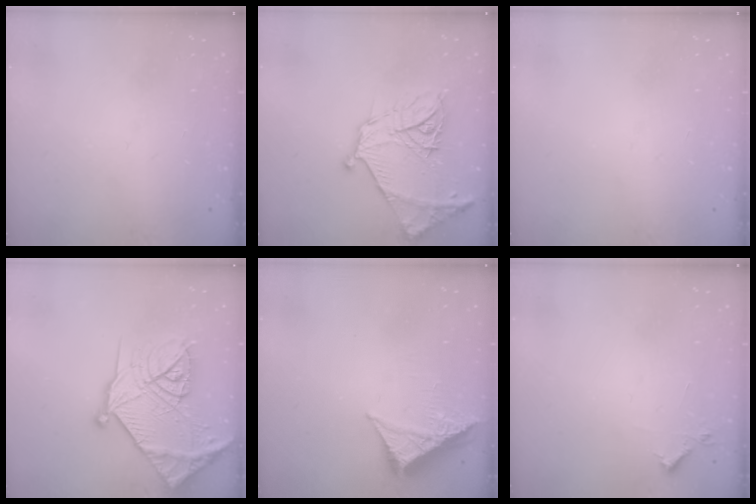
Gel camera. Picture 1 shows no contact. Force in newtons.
{"total": 19.4, "press": 19.3, "slide": 2.0}
{"total": 0.0}
{"total": 30.3, "press": 30.1, "slide": 3.2}
{"total": 6.3, "press": 6.2, "slide": 0.9}
{"total": 3.9, "press": 3.8, "slide": 0.6}